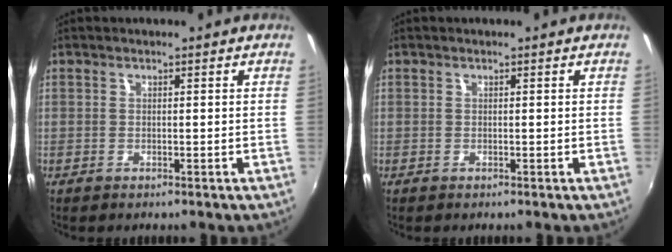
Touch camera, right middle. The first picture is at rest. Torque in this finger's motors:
{"motor_torque": [-0.02, 0.01, 0.00, 0.00]}